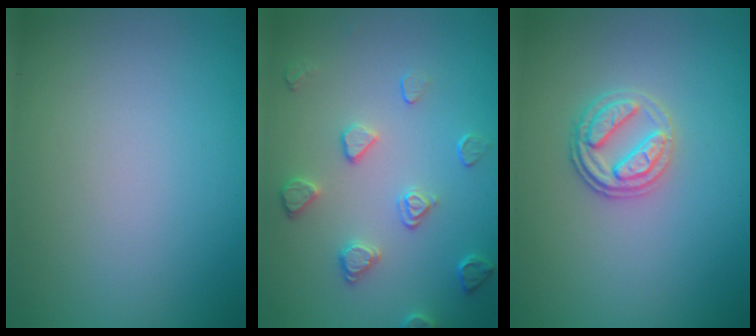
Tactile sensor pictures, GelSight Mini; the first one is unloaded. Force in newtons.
{"total": 2.4, "press": 1.9, "slide": 1.4}
{"total": 2.7, "press": 2.4, "slide": 1.1}